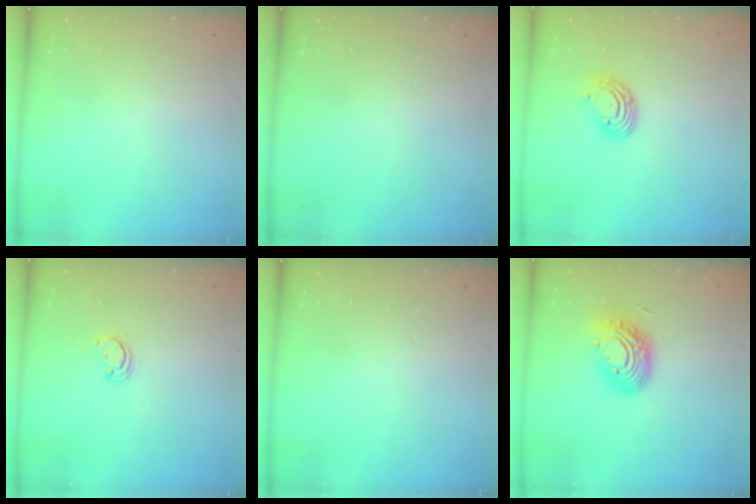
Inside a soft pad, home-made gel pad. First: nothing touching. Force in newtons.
{"total": 0.0}
{"total": 6.5, "press": 6.4, "slide": 0.8}
{"total": 2.5, "press": 2.5, "slide": 0.3}
{"total": 0.0}
{"total": 14.8, "press": 14.7, "slide": 1.0}